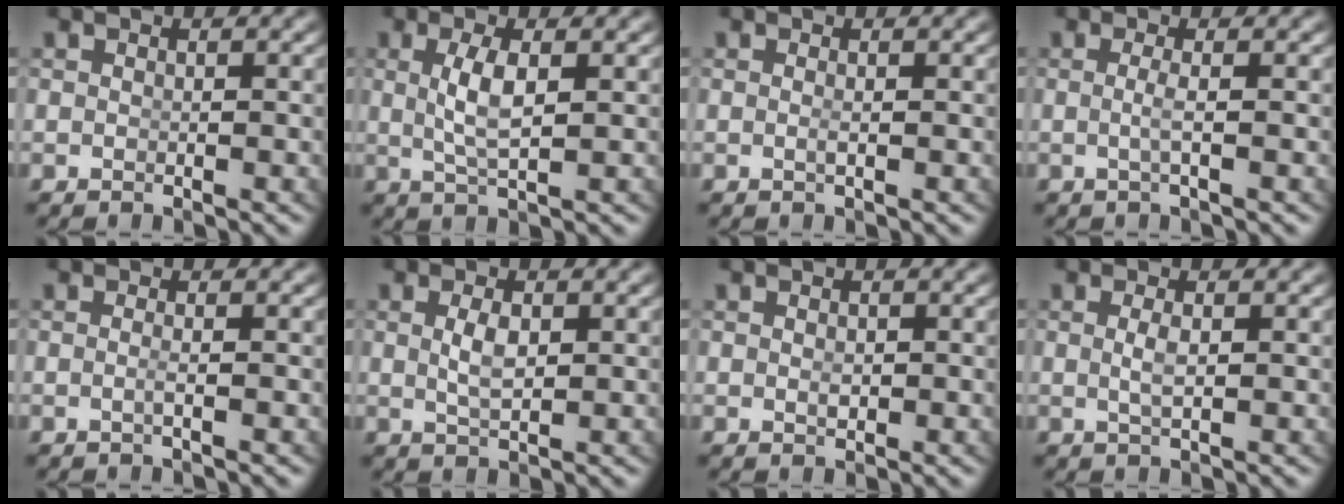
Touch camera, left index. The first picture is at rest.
{"total": 2.6, "force": [0.2, -0.1, 2.6], "torque": [-0.056, -0.013, 0.016]}
{"total": 0.6, "force": [-0.2, -0.3, 0.5], "torque": [-0.011, -0.008, 0.000]}
{"total": 1.4, "force": [-0.5, -0.7, 1.2], "torque": [-0.029, -0.012, -0.001]}
{"total": 1.0, "force": [-0.5, -0.6, 0.6], "torque": [-0.017, -0.009, -0.005]}
{"total": 1.9, "force": [0.3, 0.3, 1.9], "torque": [-0.038, -0.014, 0.017]}
{"total": 0.5, "force": [-0.1, 0.2, 0.5], "torque": [-0.014, -0.012, 0.004]}
{"total": 1.3, "force": [0.0, -0.2, 1.3], "torque": [-0.027, -0.012, 0.009]}